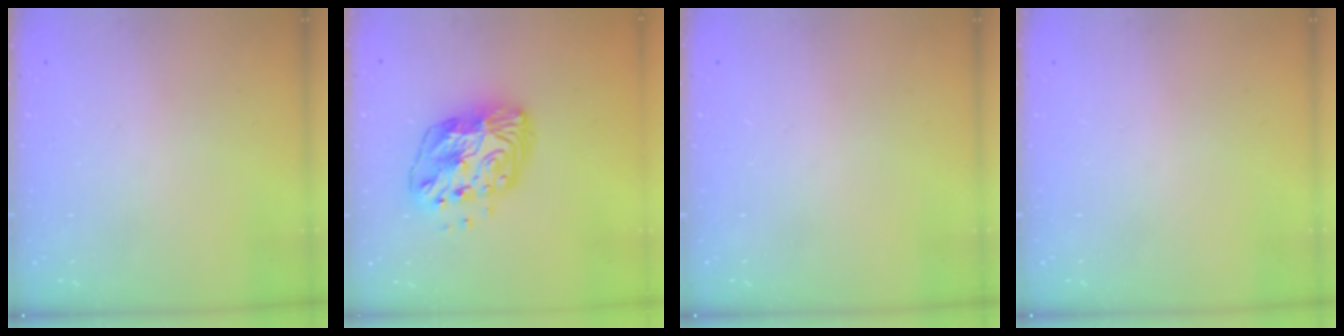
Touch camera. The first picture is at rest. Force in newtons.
{"total": 14.1, "press": 14.1, "slide": 1.2}
{"total": 0.0}
{"total": 0.0}